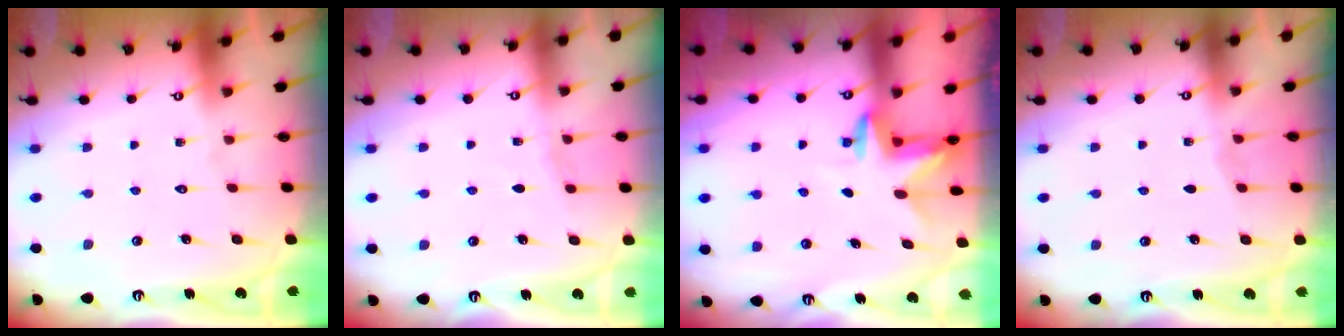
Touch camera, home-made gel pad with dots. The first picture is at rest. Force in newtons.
{"total": 1.9, "press": 1.9, "slide": 0.3}
{"total": 3.3, "press": 3.3, "slide": 0.3}
{"total": 2.3, "press": 2.3, "slide": 0.4}